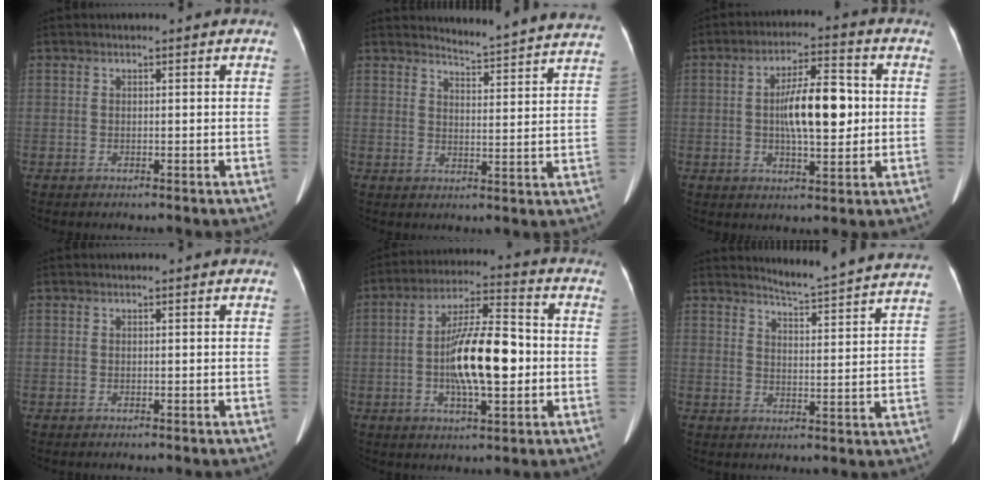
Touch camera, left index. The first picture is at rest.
{"total": 14.7, "force": [14.5, -0.7, 2.3], "torque": [-0.031, -0.073, 0.156]}
{"total": 9.8, "force": [0.4, 3.0, 9.4], "torque": [-0.163, 0.015, 0.007]}
{"total": 0.0}
{"total": 13.1, "force": [-1.4, 3.3, 12.5], "torque": [-0.229, 0.012, -0.024]}
{"total": 14.4, "force": [13.8, -1.4, 3.6], "torque": [-0.063, -0.055, 0.164]}